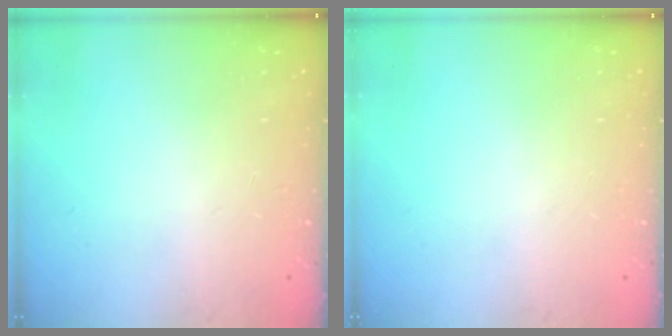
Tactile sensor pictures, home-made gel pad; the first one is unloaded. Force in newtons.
{"total": 0.0}